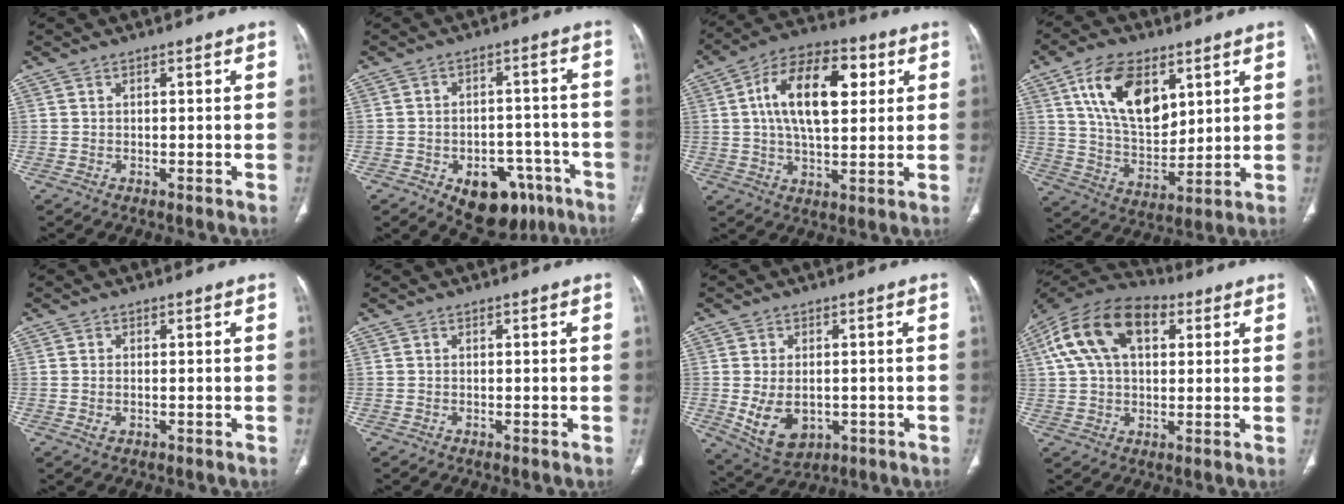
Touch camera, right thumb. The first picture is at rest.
{"total": 13.7, "force": [-7.4, 8.5, 7.7], "torque": [-0.061, 0.046, -0.094]}
{"total": 16.9, "force": [4.0, 8.7, 13.9], "torque": [-0.220, 0.012, 0.062]}
{"total": 16.3, "force": [7.0, 9.1, 11.5], "torque": [-0.172, -0.033, 0.137]}
{"total": 1.5, "force": [-0.3, 0.9, 1.1], "torque": [-0.026, 0.001, 0.001]}
{"total": 0.0}
{"total": 8.9, "force": [-1.5, 6.0, 6.4], "torque": [-0.104, -0.003, -0.004]}
{"total": 17.9, "force": [6.2, 10.5, 13.1], "torque": [-0.235, 0.026, 0.102]}